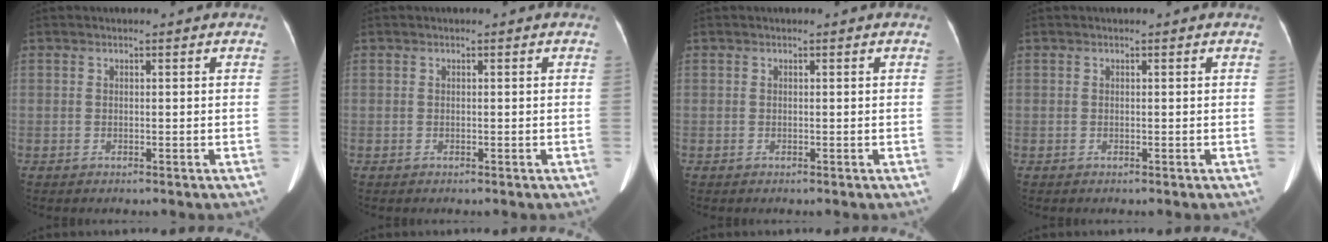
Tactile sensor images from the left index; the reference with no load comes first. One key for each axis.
{"total": 0.0}
{"total": 0.0}
{"total": 0.0}